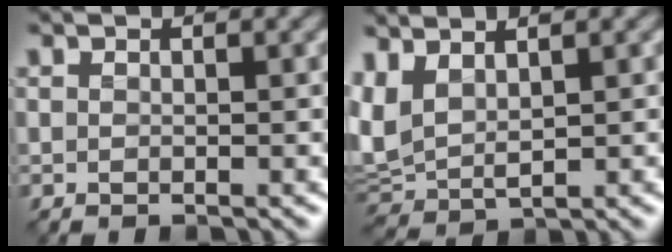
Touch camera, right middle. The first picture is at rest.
{"total": 3.2, "force": [1.3, 1.8, 2.3], "torque": [-0.063, 0.008, 0.027]}